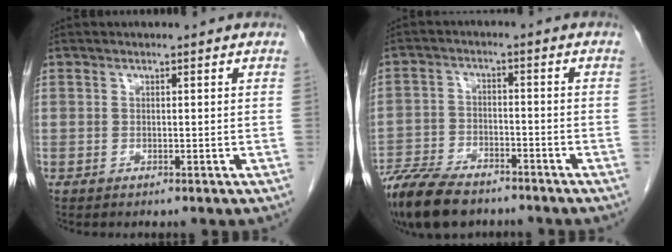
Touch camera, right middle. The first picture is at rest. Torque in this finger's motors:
{"motor_torque": [1.16, -0.98, 0.27, 0.09]}